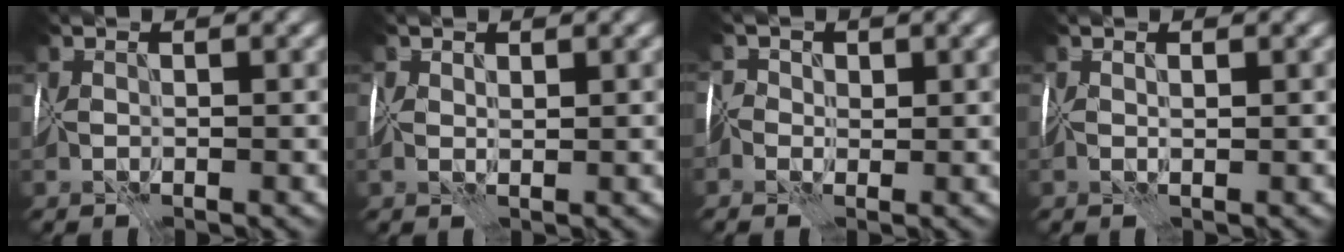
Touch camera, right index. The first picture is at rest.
{"total": 1.3, "force": [1.3, 0.1, 0.0], "torque": [-0.001, 0.012, 0.026]}
{"total": 2.0, "force": [-0.4, 1.9, 0.4], "torque": [0.006, 0.021, -0.017]}
{"total": 1.0, "force": [0.9, -0.5, -0.2], "torque": [0.003, 0.006, 0.021]}